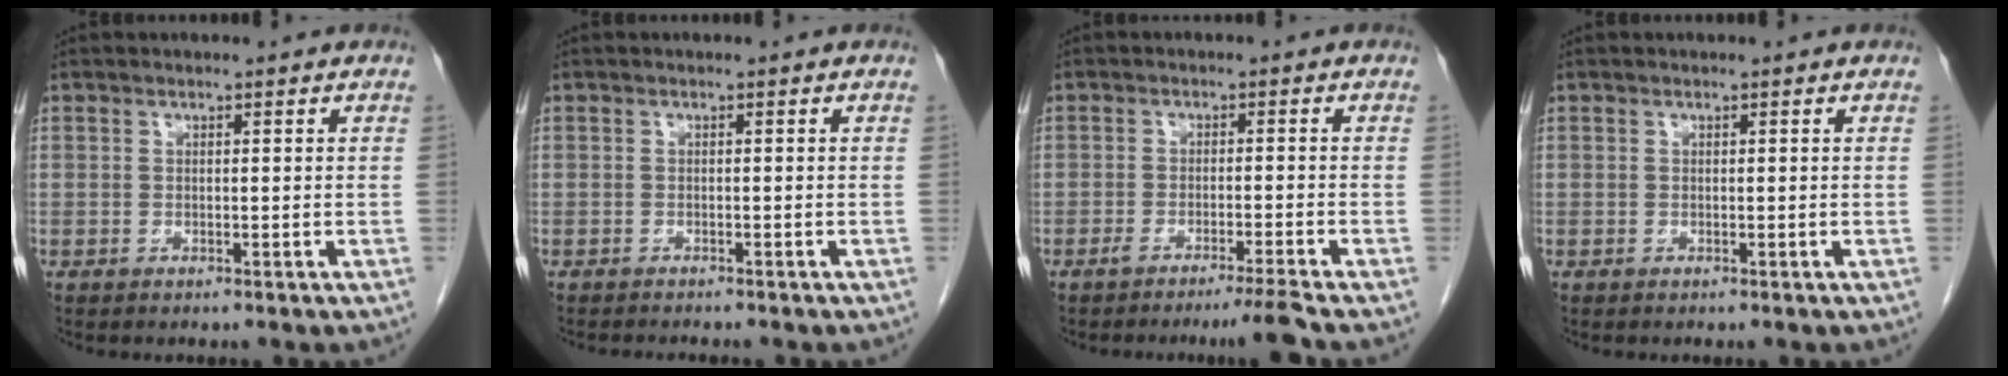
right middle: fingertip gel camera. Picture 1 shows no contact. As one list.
[{"total": 2.5, "force": [-2.4, 0.3, 0.9], "torque": [-0.014, -0.005, -0.031]}, {"total": 4.3, "force": [-3.4, -1.6, 2.1], "torque": [-0.034, -0.010, -0.060]}, {"total": 0.0}]